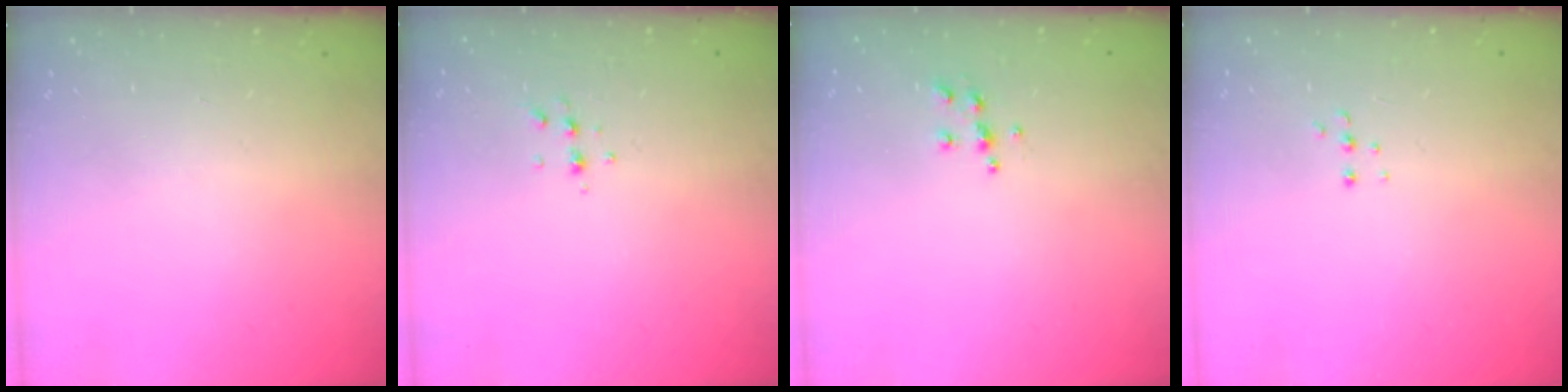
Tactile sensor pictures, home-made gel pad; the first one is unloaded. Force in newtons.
{"total": 3.9, "press": 3.8, "slide": 1.2}
{"total": 5.5, "press": 5.5, "slide": 0.5}
{"total": 4.0, "press": 3.9, "slide": 0.8}